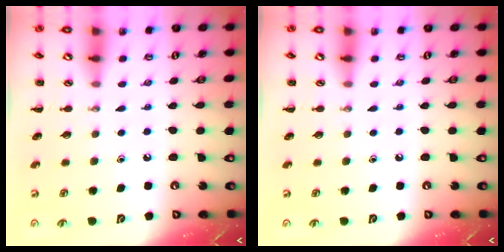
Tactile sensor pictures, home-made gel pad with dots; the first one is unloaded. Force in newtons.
{"total": 0.0}